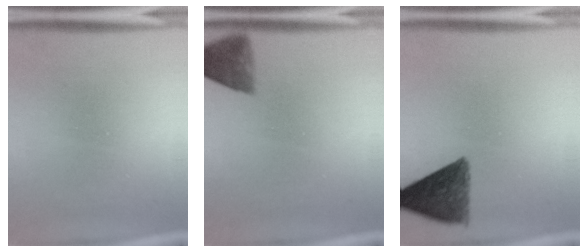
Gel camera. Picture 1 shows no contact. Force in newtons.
{"total": 3.5}
{"total": 10.0}